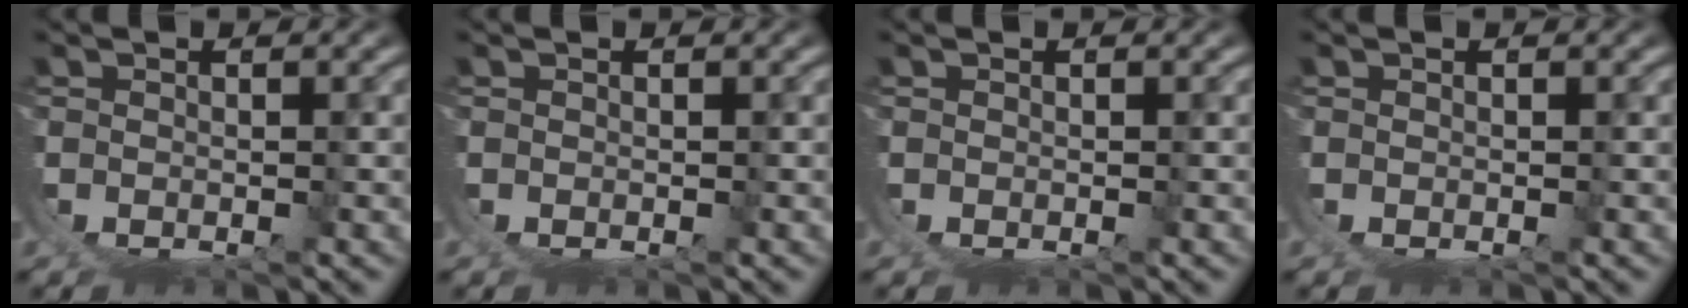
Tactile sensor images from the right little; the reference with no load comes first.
{"total": 0.0}
{"total": 0.0}
{"total": 0.0}